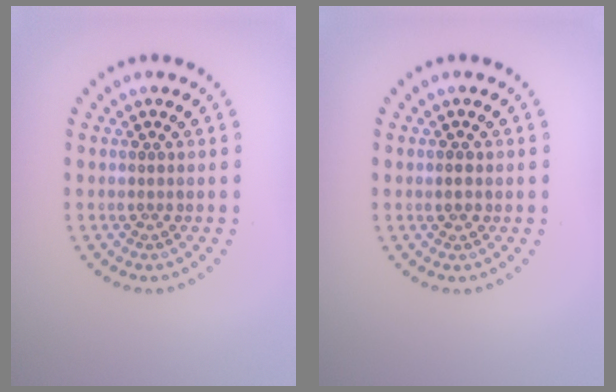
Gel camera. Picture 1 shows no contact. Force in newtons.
{"total": 1.1, "press": 1.0, "slide": 0.3}